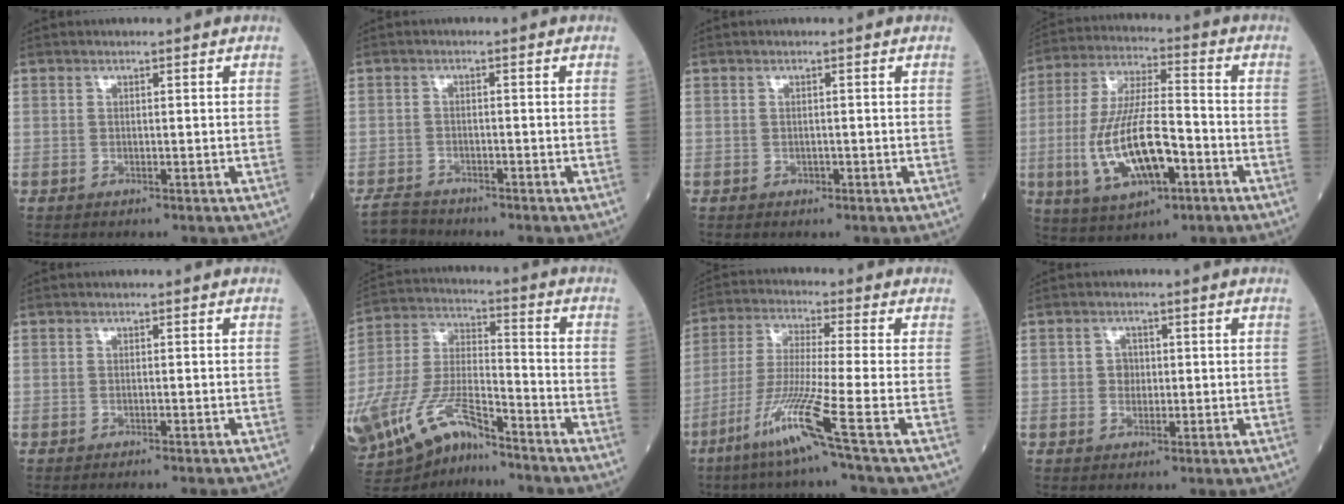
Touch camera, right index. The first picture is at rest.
{"total": 3.3, "force": [-3.2, 0.6, -0.3], "torque": [0.001, -0.012, -0.059]}
{"total": 0.5, "force": [-0.3, 0.4, 0.2], "torque": [-0.004, 0.002, -0.005]}
{"total": 14.6, "force": [-4.4, 4.4, 13.2], "torque": [-0.273, -0.005, -0.072]}
{"total": 4.7, "force": [-4.4, -0.1, 1.8], "torque": [-0.020, -0.013, -0.052]}
{"total": 16.9, "force": [-12.0, 4.8, 10.8], "torque": [-0.240, -0.011, -0.221]}
{"total": 11.0, "force": [-5.8, -2.5, 9.0], "torque": [-0.174, -0.034, -0.123]}
{"total": 1.9, "force": [0.0, 1.7, 0.8], "torque": [-0.010, 0.003, -0.001]}